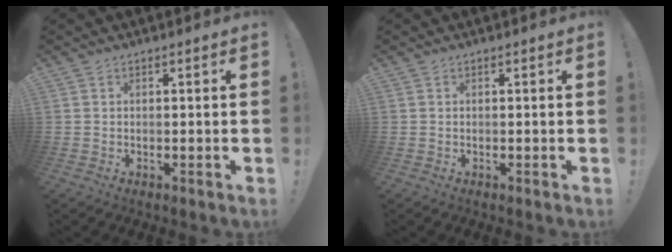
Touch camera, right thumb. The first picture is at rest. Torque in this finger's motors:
{"motor_torque": [-0.11, 0.11, 0.04, -0.04, 0.00]}